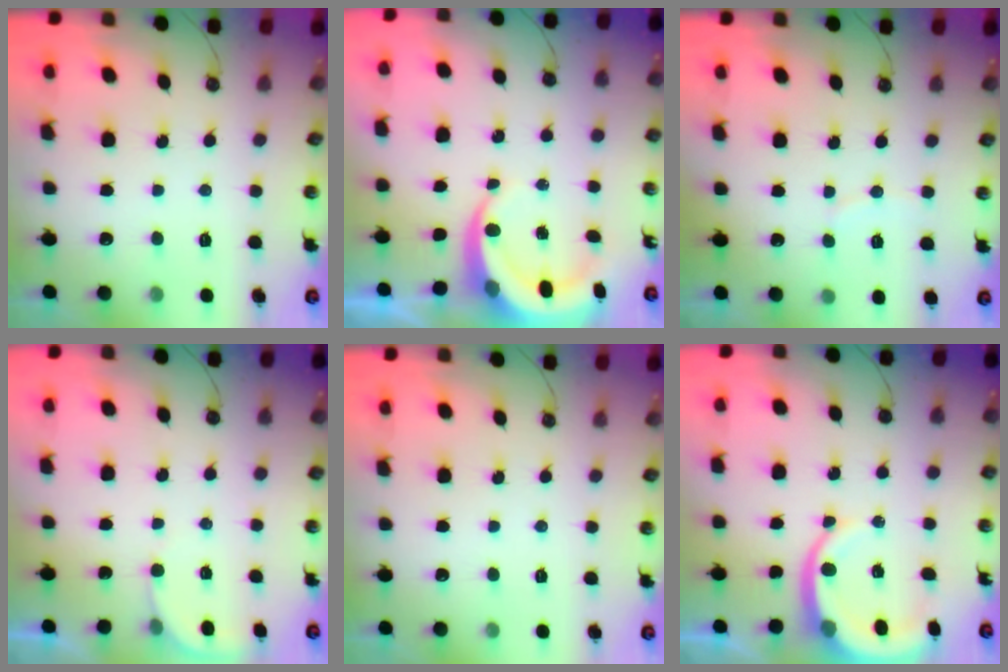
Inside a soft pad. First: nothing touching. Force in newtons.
{"total": 8.1, "press": 8.0, "slide": 1.2}
{"total": 4.4, "press": 4.4, "slide": 0.5}
{"total": 2.9, "press": 2.9, "slide": 0.2}
{"total": 0.0}
{"total": 10.3, "press": 10.2, "slide": 1.2}